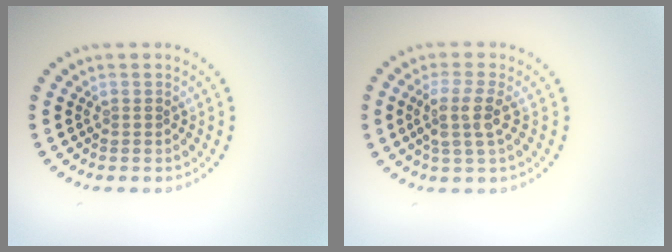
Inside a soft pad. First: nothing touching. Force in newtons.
{"total": 2.9, "press": 2.4, "slide": 1.7}